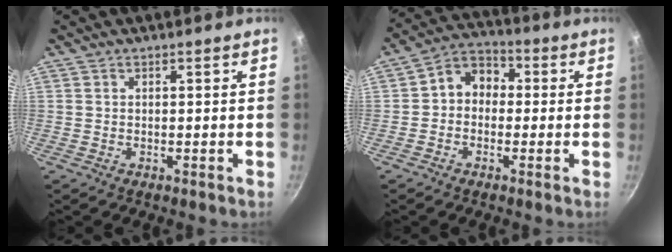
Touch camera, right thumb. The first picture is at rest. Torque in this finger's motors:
{"motor_torque": [-0.06, 0.12, -0.13, 0.21, 0.07]}